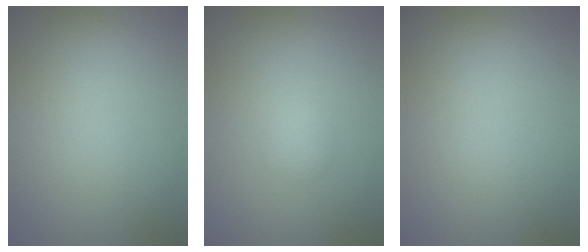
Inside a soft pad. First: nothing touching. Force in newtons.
{"total": 1.3, "press": 1.3, "slide": 0.1}
{"total": 0.0}